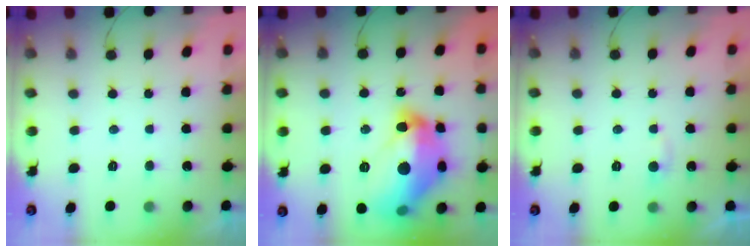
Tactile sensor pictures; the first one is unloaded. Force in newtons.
{"total": 22.6, "press": 22.5, "slide": 1.8}
{"total": 3.5, "press": 3.4, "slide": 0.4}